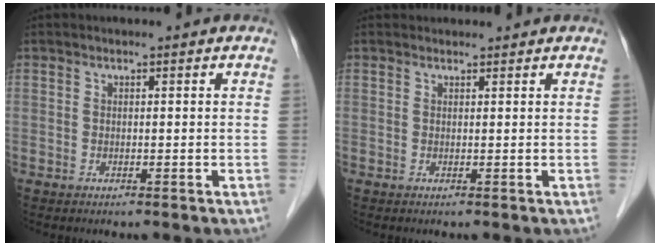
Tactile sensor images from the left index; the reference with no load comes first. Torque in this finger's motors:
{"motor_torque": [0.07, 0.02, -0.07, -0.01]}